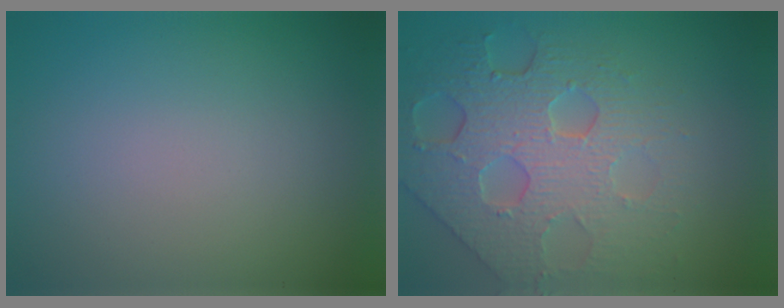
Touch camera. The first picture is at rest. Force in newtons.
{"total": 7.6, "press": 5.5, "slide": 5.3}